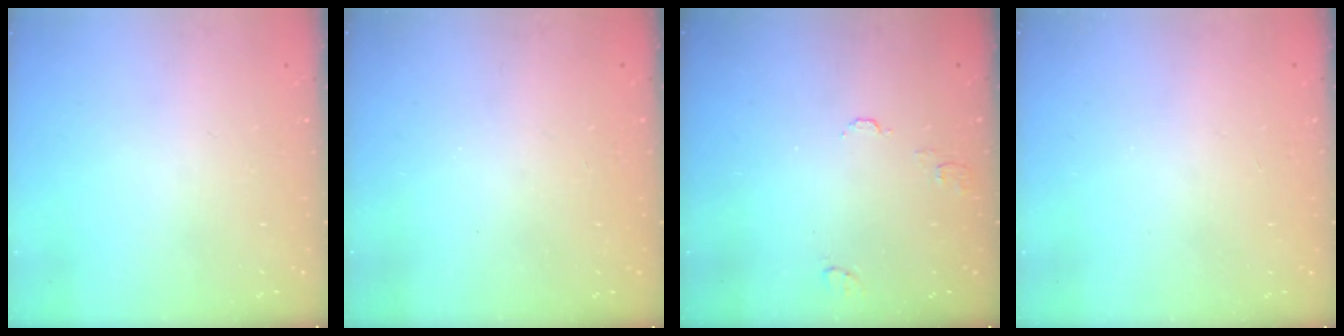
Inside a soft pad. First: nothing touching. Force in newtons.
{"total": 0.0}
{"total": 5.1, "press": 5.1, "slide": 0.5}
{"total": 0.0}